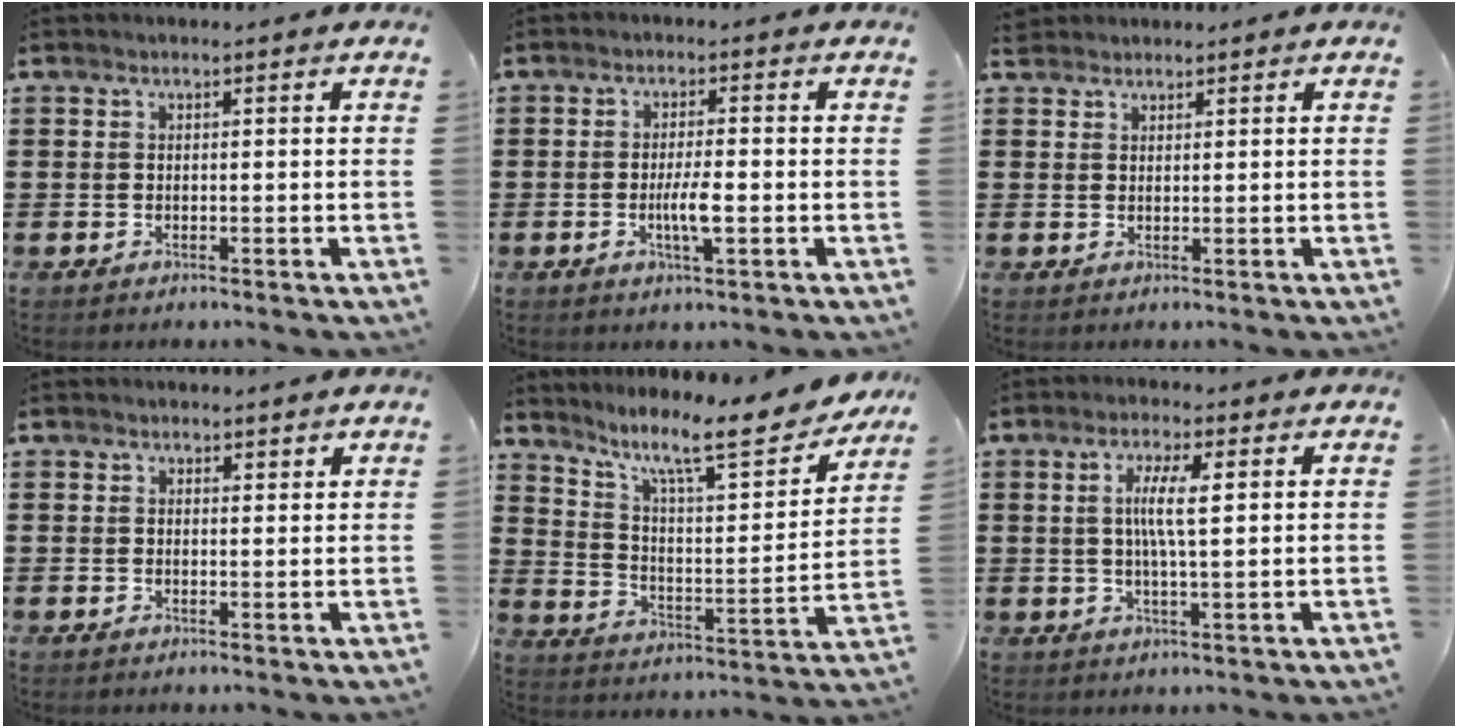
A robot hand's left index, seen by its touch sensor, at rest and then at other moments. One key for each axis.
{"total": 4.0, "fx": -0.8, "fy": 0.7, "fz": 3.9, "tx": -0.074, "ty": -0.001, "tz": -0.018}
{"total": 1.8, "fx": 1.6, "fy": 0.9, "fz": -0.1, "tx": -0.005, "ty": 0.005, "tz": 0.032}
{"total": 1.3, "fx": 1.2, "fy": 0.5, "fz": 0.1, "tx": 0.003, "ty": -0.001, "tz": 0.023}
{"total": 11.6, "fx": 9.3, "fy": 1.7, "fz": 6.8, "tx": -0.141, "ty": -0.054, "tz": 0.151}
{"total": 5.4, "fx": 1.1, "fy": 0.8, "fz": 5.2, "tx": -0.102, "ty": 0.002, "tz": 0.016}